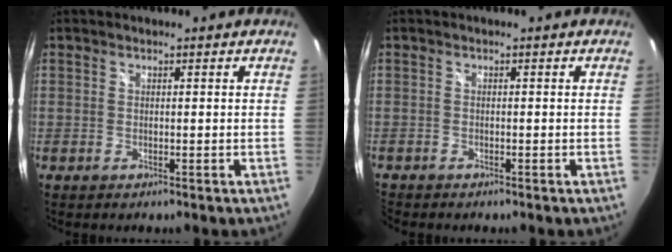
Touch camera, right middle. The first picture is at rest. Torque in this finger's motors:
{"motor_torque": [-0.34, -0.40, 0.05, -0.01]}